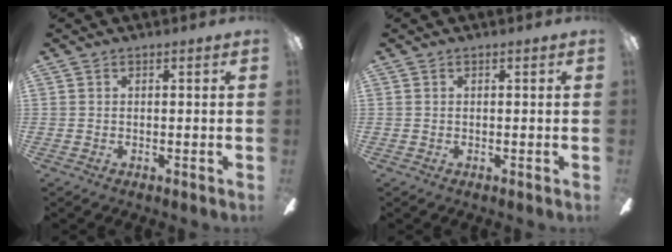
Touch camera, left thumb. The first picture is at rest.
{"total": 0.0}